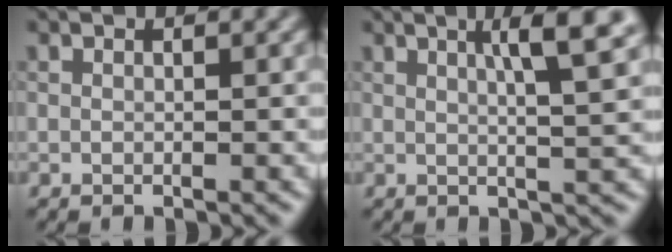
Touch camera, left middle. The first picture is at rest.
{"total": 5.6, "force": [2.2, 1.1, 5.1], "torque": [-0.060, 0.008, 0.031]}